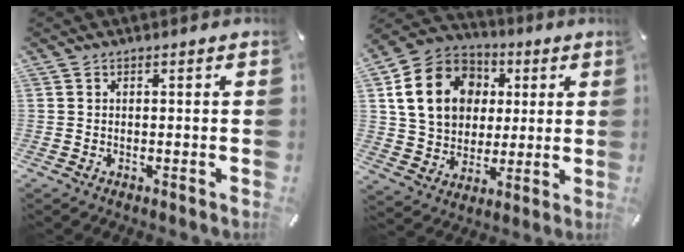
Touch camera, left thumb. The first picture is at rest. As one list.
[{"total": 17.4, "force": [3.7, 14.4, 9.1], "torque": [-0.184, 0.006, 0.070]}]